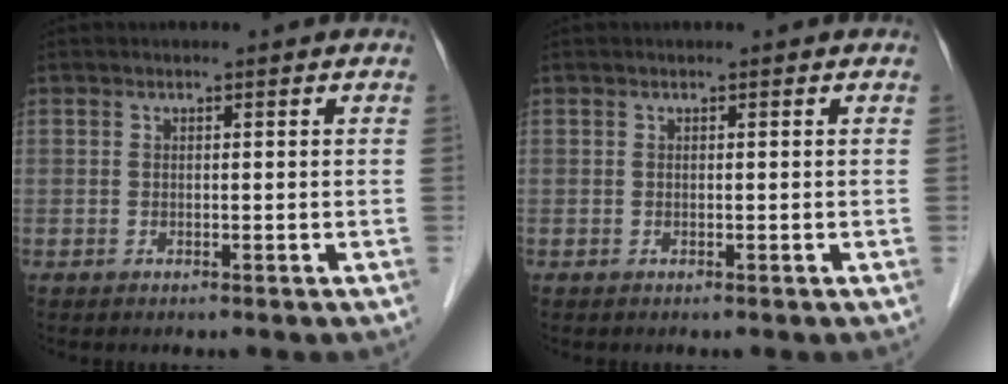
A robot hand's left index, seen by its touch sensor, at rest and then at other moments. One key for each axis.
{"total": 0.0}